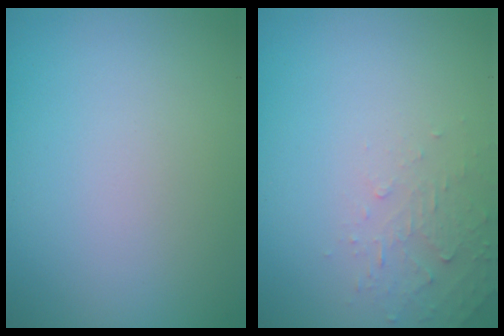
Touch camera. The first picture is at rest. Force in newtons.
{"total": 1.7, "press": 1.7, "slide": 0.2}